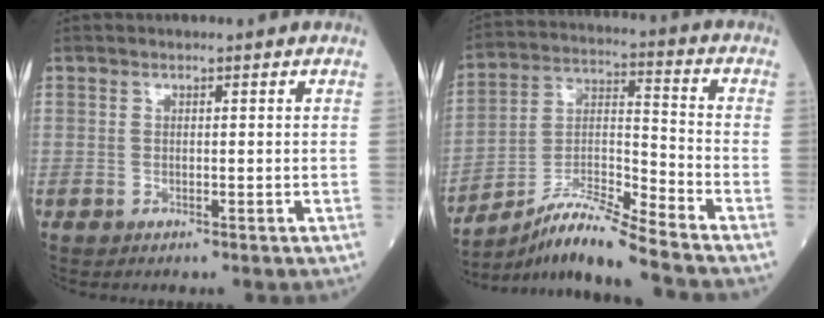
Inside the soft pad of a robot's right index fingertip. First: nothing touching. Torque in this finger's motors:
{"motor_torque": [0.13, -0.43, 0.02, 0.00]}